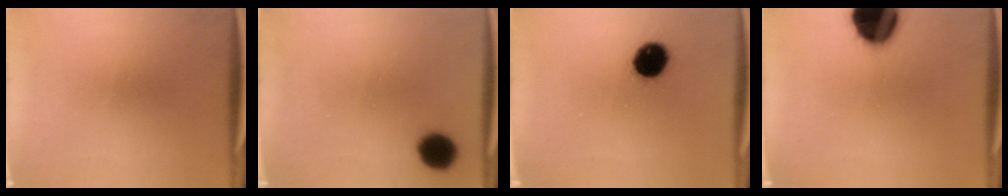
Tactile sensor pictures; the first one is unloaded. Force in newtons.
{"total": 6.8}
{"total": 9.2}
{"total": 18.1}